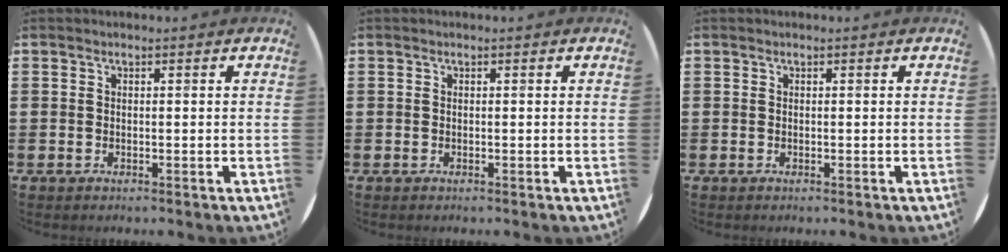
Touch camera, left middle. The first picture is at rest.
{"total": 0.0}
{"total": 0.0}